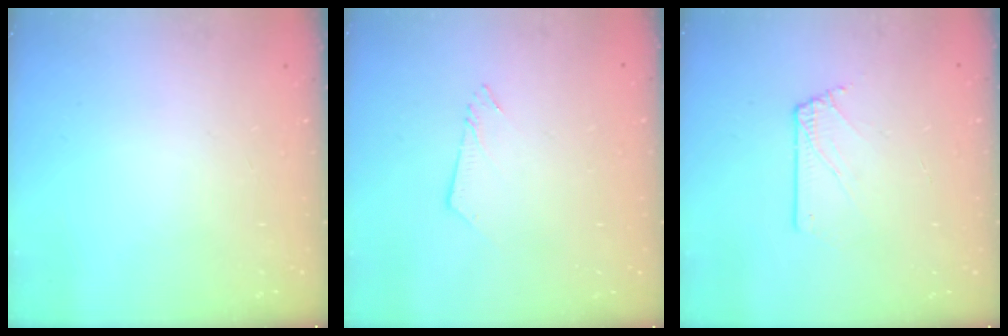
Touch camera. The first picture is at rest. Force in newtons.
{"total": 2.9, "press": 2.9, "slide": 0.3}
{"total": 2.3, "press": 2.3, "slide": 0.3}